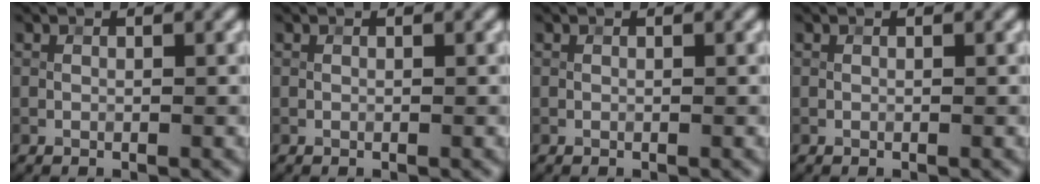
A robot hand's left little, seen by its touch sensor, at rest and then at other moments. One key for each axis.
{"total": 0.0}
{"total": 0.0}
{"total": 0.0}